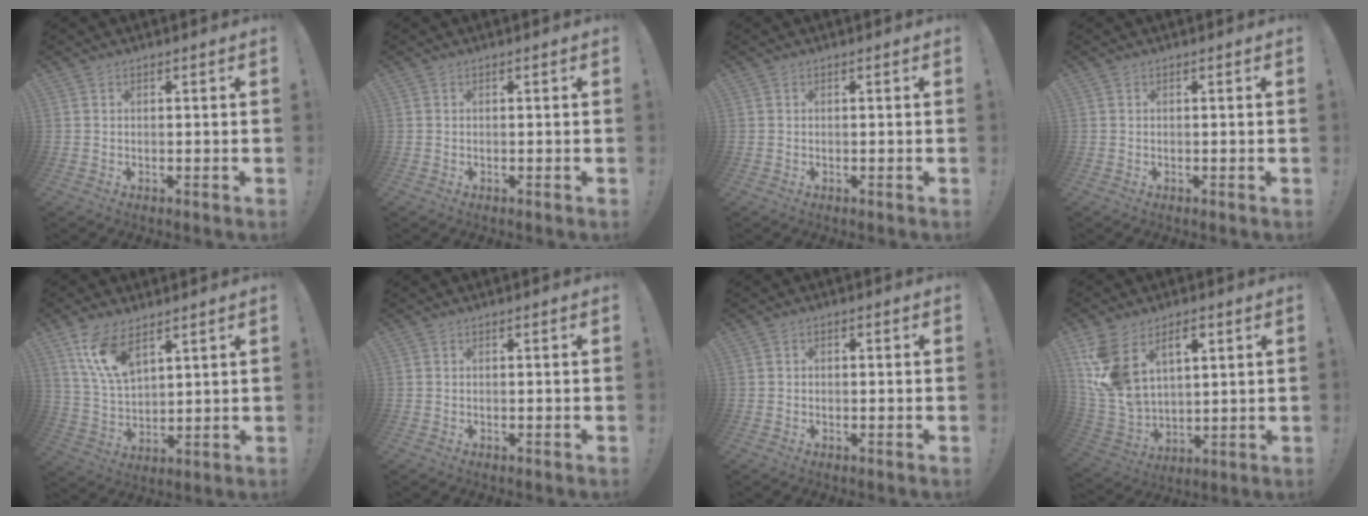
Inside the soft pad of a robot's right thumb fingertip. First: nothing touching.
{"total": 0.0}
{"total": 0.0}
{"total": 0.0}
{"total": 11.7, "force": [7.6, 5.3, 7.2], "torque": [-0.147, -0.034, 0.144]}
{"total": 0.0}
{"total": 1.0, "force": [-0.5, 0.8, 0.5], "torque": [-0.009, 0.005, -0.009]}
{"total": 15.2, "force": [7.9, 9.2, 9.1], "torque": [-0.191, -0.043, 0.150]}